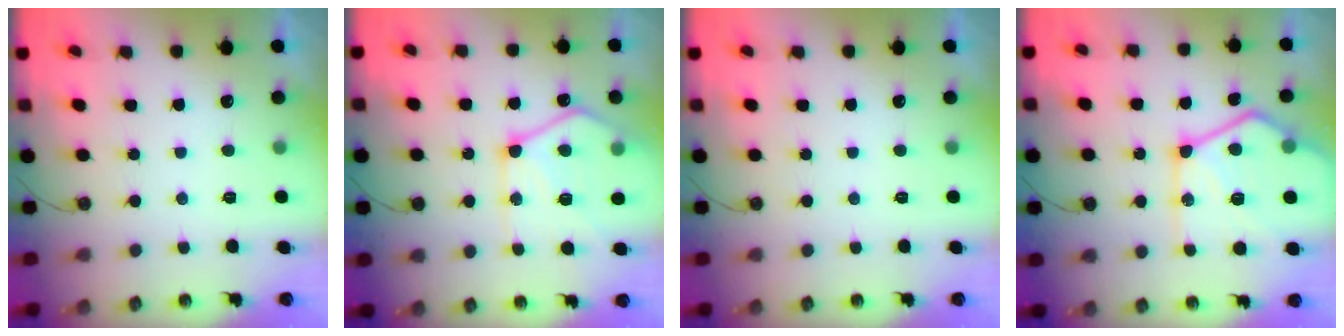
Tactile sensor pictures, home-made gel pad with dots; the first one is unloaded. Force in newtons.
{"total": 17.4, "press": 17.3, "slide": 1.5}
{"total": 0.0}
{"total": 23.3, "press": 23.1, "slide": 2.7}